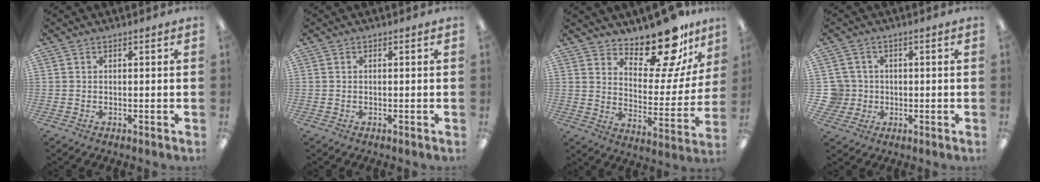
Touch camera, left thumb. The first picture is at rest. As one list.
[{"total": 0.0}, {"total": 16.8, "force": [14.1, 5.5, 7.3], "torque": [-0.101, -0.115, 0.240]}, {"total": 5.8, "force": [0.2, 5.7, 1.2], "torque": [-0.049, 0.005, 0.004]}]